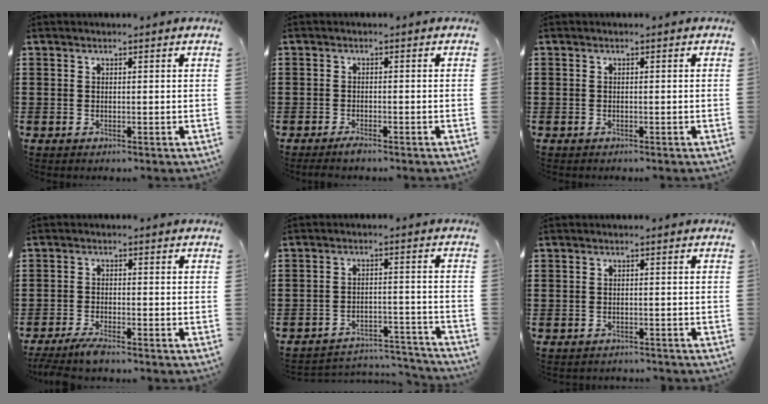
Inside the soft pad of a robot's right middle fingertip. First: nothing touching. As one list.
[{"total": 1.4, "force": [-1.1, 0.1, 0.9], "torque": [-0.017, -0.004, -0.020]}, {"total": 0.0}, {"total": 2.7, "force": [-2.3, 0.0, 1.3], "torque": [-0.037, -0.005, -0.049]}, {"total": 4.1, "force": [-3.9, 0.6, 0.8], "torque": [-0.018, 0.002, -0.084]}, {"total": 1.3, "force": [-1.2, 0.2, -0.2], "torque": [-0.001, 0.004, -0.029]}]